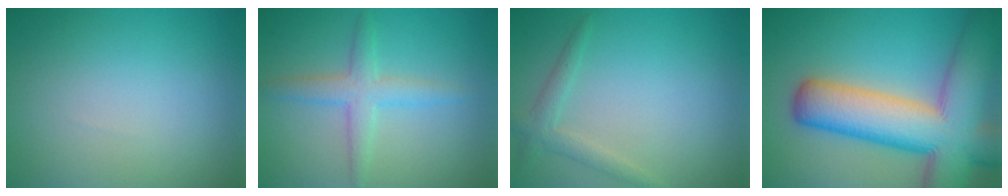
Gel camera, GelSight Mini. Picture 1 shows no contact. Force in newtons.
{"total": 2.9, "press": 2.9, "slide": 0.1}
{"total": 1.8, "press": 1.8, "slide": 0.1}
{"total": 12.9, "press": 12.9, "slide": 0.8}